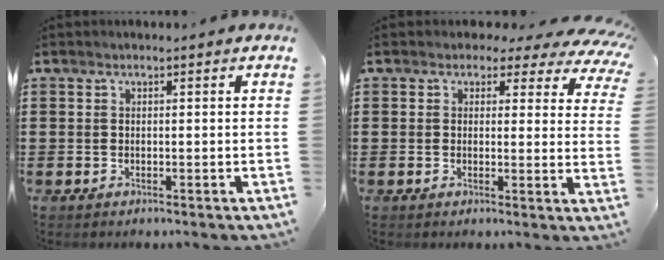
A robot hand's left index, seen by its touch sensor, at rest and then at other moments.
{"total": 2.9, "force": [1.9, 1.8, 1.2], "torque": [-0.021, -0.011, 0.028]}